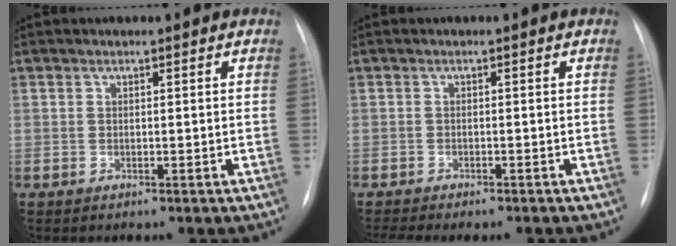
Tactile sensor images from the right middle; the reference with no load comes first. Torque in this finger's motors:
{"motor_torque": [0.61, -0.60, 0.10, 0.05]}